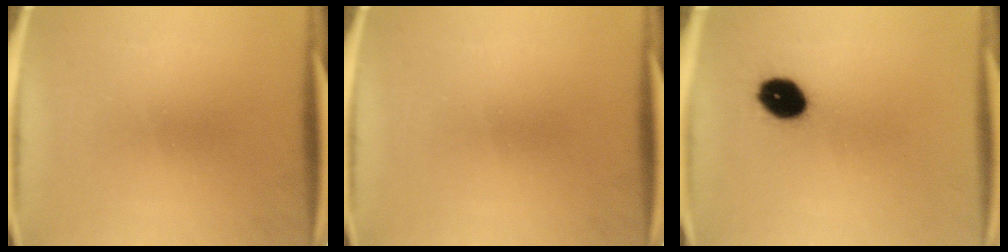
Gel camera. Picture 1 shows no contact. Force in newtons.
{"total": 0.0}
{"total": 8.2}